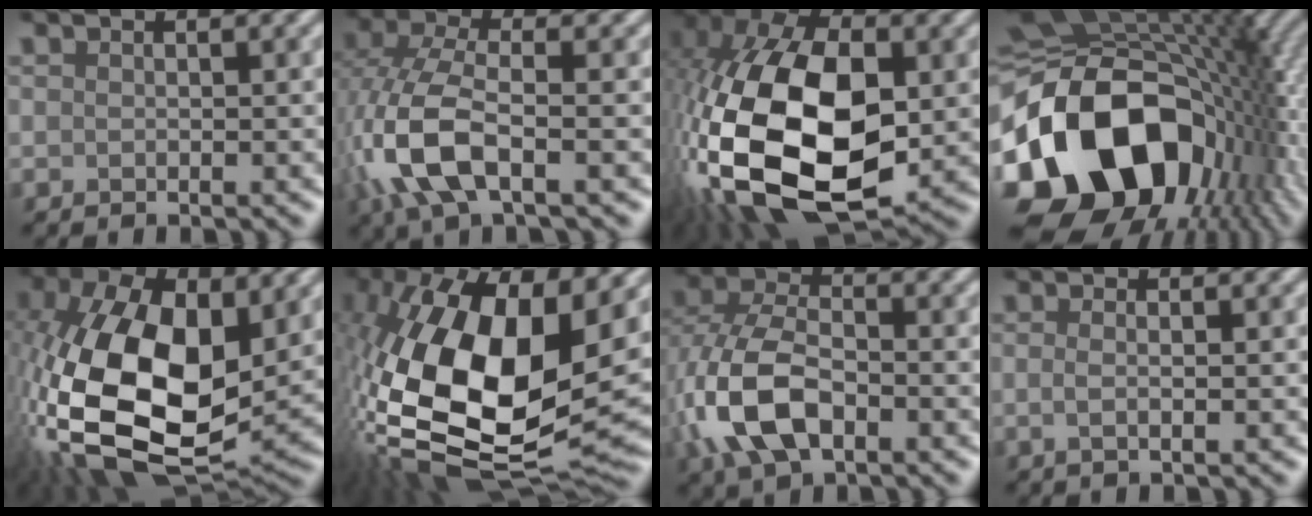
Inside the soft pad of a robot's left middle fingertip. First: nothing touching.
{"total": 7.7, "force": [-1.9, 3.5, 6.5], "torque": [-0.161, 0.008, -0.046]}
{"total": 19.1, "force": [-2.5, 10.9, 15.5], "torque": [-0.341, -0.013, -0.046]}
{"total": 18.0, "force": [-4.9, 12.2, 12.3], "torque": [-0.241, -0.016, -0.079]}
{"total": 17.6, "force": [0.2, 10.3, 14.3], "torque": [-0.315, -0.024, 0.007]}
{"total": 18.3, "force": [0.7, 8.8, 16.0], "torque": [-0.336, -0.006, 0.014]}
{"total": 7.9, "force": [-2.3, 4.6, 6.0], "torque": [-0.143, 0.003, -0.052]}
{"total": 1.1, "force": [-0.1, 0.1, 1.1], "torque": [-0.027, -0.002, -0.004]}